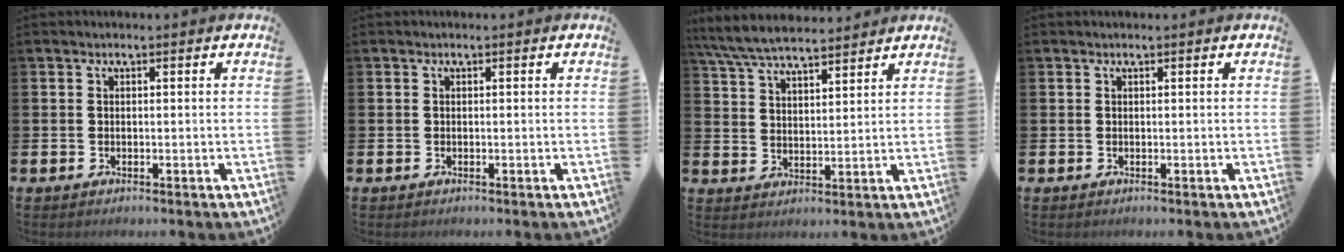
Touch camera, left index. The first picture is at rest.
{"total": 0.0}
{"total": 6.9, "force": [6.5, 1.1, 1.7], "torque": [-0.061, -0.027, 0.120]}
{"total": 0.0}